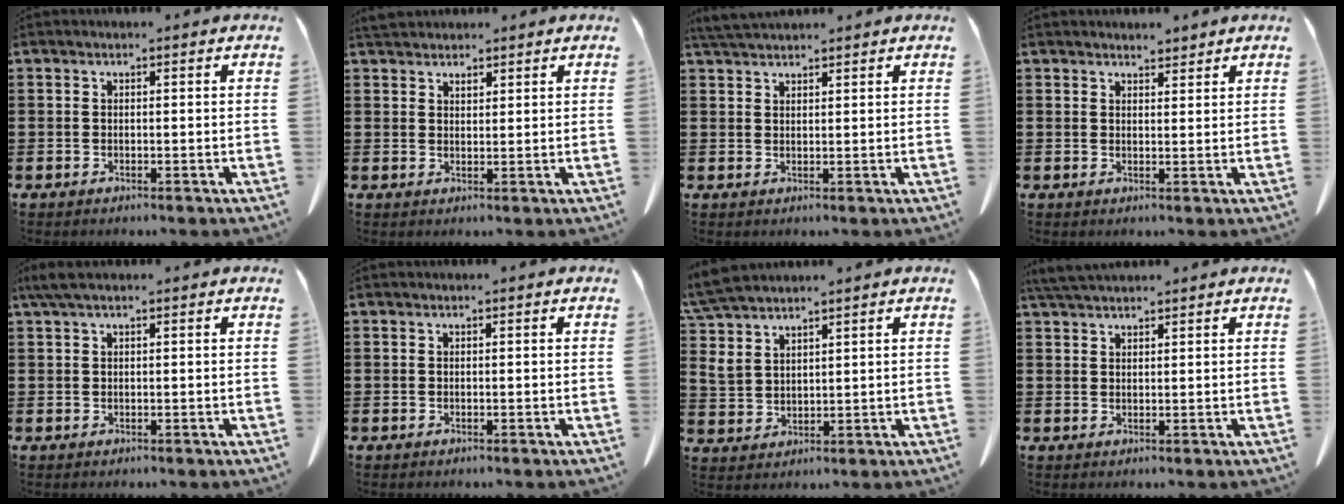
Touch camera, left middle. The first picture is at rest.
{"total": 2.6, "force": [2.4, 0.9, 0.4], "torque": [-0.013, 0.000, 0.046]}
{"total": 2.9, "force": [2.7, 0.4, 1.0], "torque": [-0.027, -0.002, 0.053]}
{"total": 2.5, "force": [2.3, 0.6, 0.4], "torque": [-0.006, -0.004, 0.043]}
{"total": 2.0, "force": [1.1, 0.4, 1.6], "torque": [-0.035, 0.002, 0.021]}
{"total": 0.0}
{"total": 5.6, "force": [4.8, 1.8, 2.3], "torque": [-0.071, -0.007, 0.089]}
{"total": 3.2, "force": [2.9, 0.5, 1.2], "torque": [-0.033, -0.002, 0.056]}